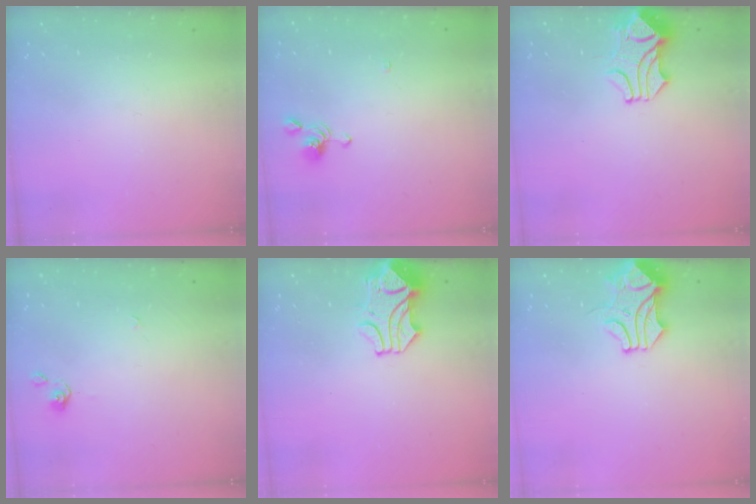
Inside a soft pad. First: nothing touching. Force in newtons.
{"total": 3.8, "press": 3.8, "slide": 0.6}
{"total": 2.0, "press": 1.7, "slide": 0.9}
{"total": 1.1, "press": 1.0, "slide": 0.4}
{"total": 2.3, "press": 2.0, "slide": 1.0}
{"total": 1.4, "press": 1.3, "slide": 0.5}